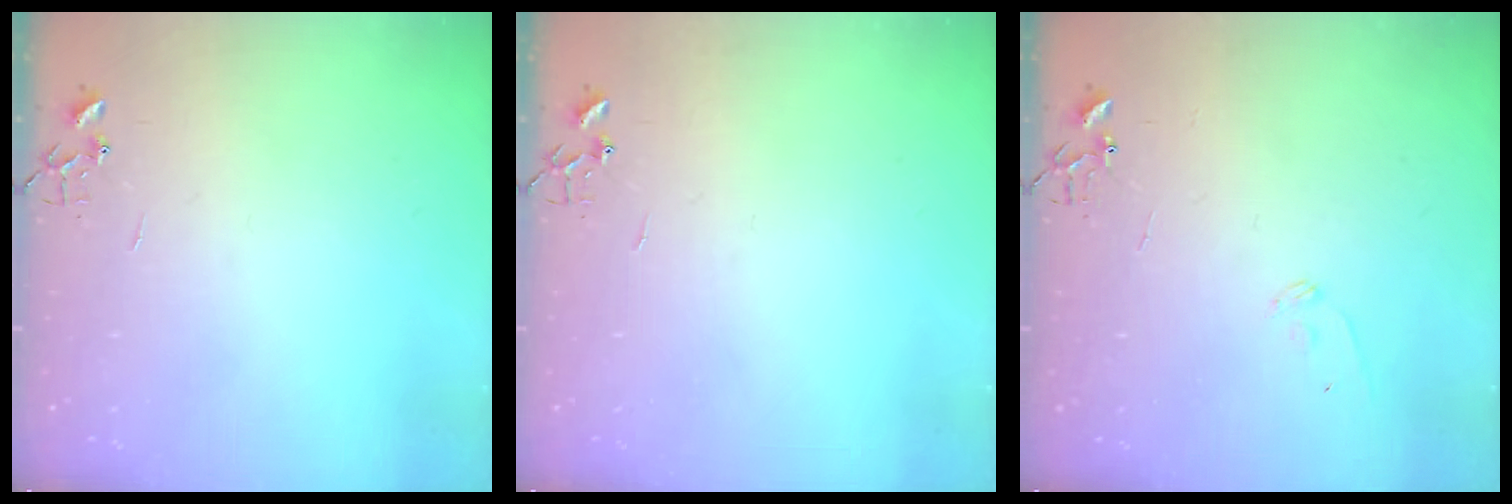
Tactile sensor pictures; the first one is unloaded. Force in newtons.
{"total": 0.0}
{"total": 7.1, "press": 7.0, "slide": 0.7}